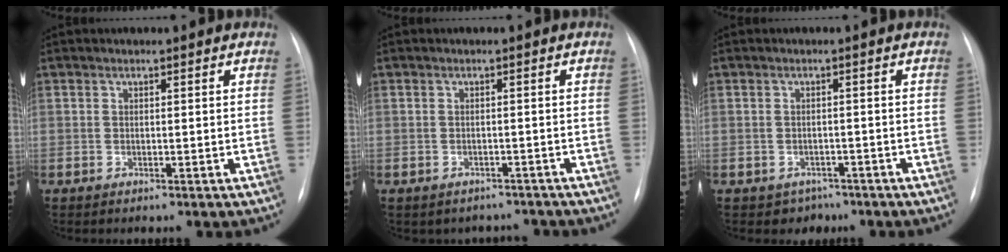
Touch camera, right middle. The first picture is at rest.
{"total": 4.4, "force": [-3.8, 2.2, -0.1], "torque": [0.008, 0.016, -0.043]}
{"total": 2.8, "force": [-1.8, 2.1, 0.0], "torque": [-0.002, 0.010, -0.020]}